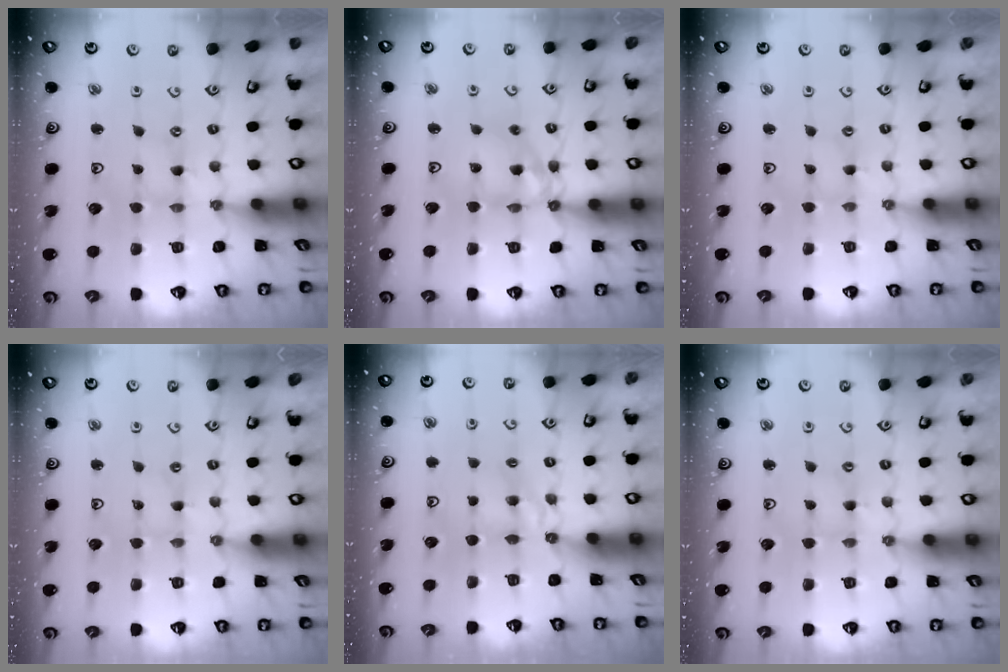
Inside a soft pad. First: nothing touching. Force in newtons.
{"total": 11.7, "press": 11.7, "slide": 0.9}
{"total": 0.8, "press": 0.7, "slide": 0.3}
{"total": 0.0}
{"total": 4.6, "press": 4.6, "slide": 0.6}
{"total": 2.0, "press": 2.0, "slide": 0.2}